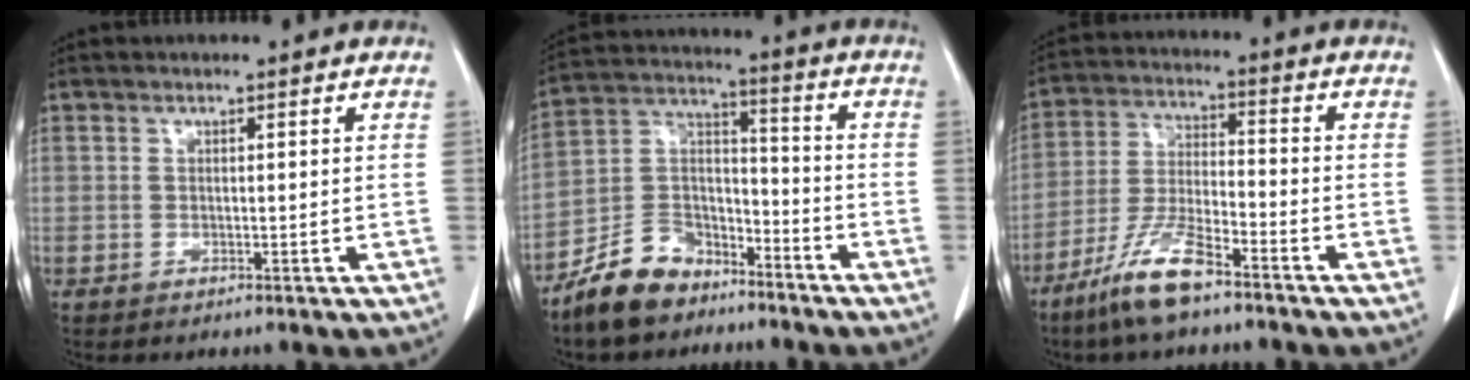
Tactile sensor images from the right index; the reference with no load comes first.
{"total": 10.8, "force": [-8.4, 5.7, 3.7], "torque": [-0.083, 0.023, -0.160]}
{"total": 9.4, "force": [-6.8, 1.4, 6.5], "torque": [-0.139, -0.017, -0.135]}